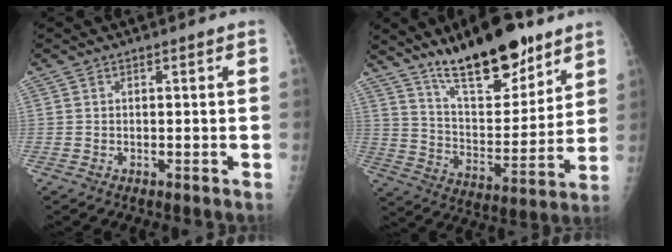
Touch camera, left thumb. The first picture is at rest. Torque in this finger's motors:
{"motor_torque": [0.35, 0.13, 0.81, -0.67, 0.09]}